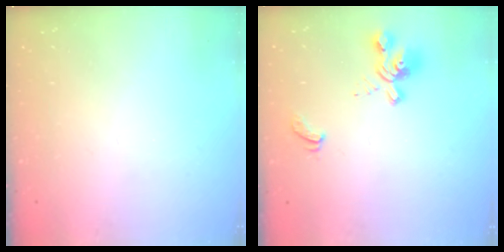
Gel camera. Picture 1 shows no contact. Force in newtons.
{"total": 2.4, "press": 1.9, "slide": 1.5}